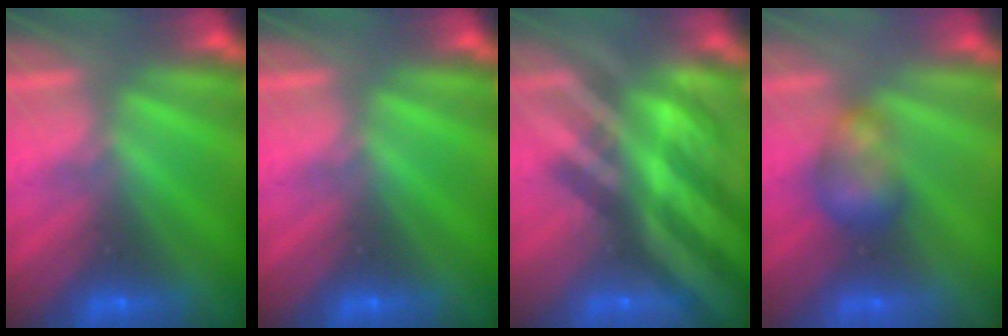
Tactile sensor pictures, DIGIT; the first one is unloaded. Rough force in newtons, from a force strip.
{"total": 0.0}
{"total": 6.8}
{"total": 3.0}